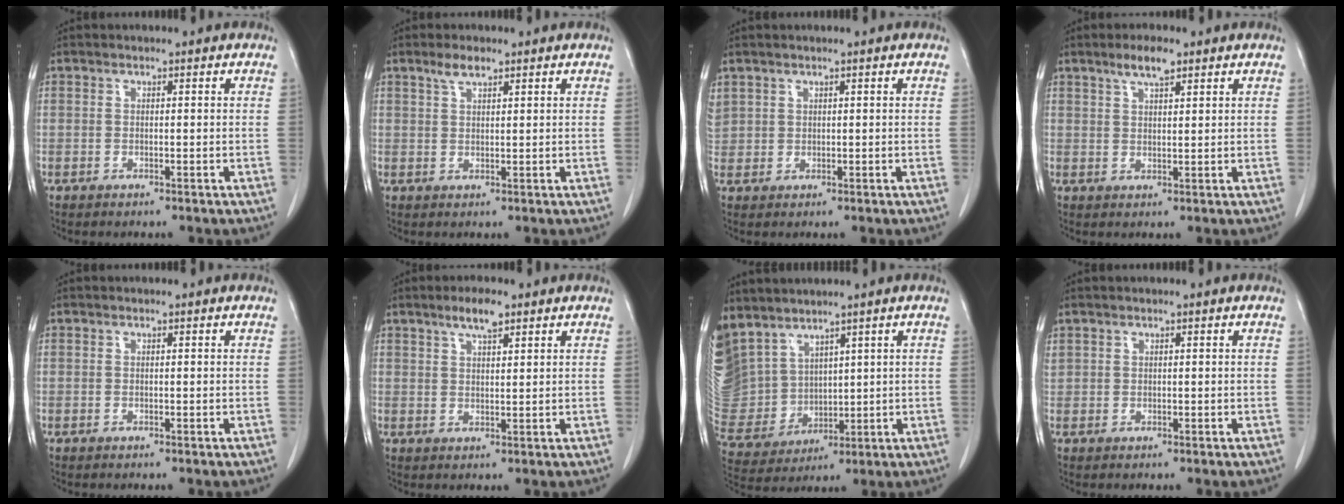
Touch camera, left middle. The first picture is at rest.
{"total": 2.6, "force": [1.9, 0.7, 1.6], "torque": [-0.036, 0.005, 0.039]}
{"total": 4.0, "force": [2.2, 3.1, 1.2], "torque": [-0.047, 0.017, 0.054]}
{"total": 4.0, "force": [2.8, 0.8, 2.8], "torque": [-0.055, 0.004, 0.051]}
{"total": 0.0}
{"total": 4.1, "force": [2.8, 0.9, 2.8], "torque": [-0.055, 0.003, 0.051]}
{"total": 15.5, "force": [11.0, 9.5, 5.4], "torque": [-0.167, 0.014, 0.242]}
{"total": 1.4, "force": [0.9, 1.0, 0.4], "torque": [-0.014, 0.018, 0.026]}